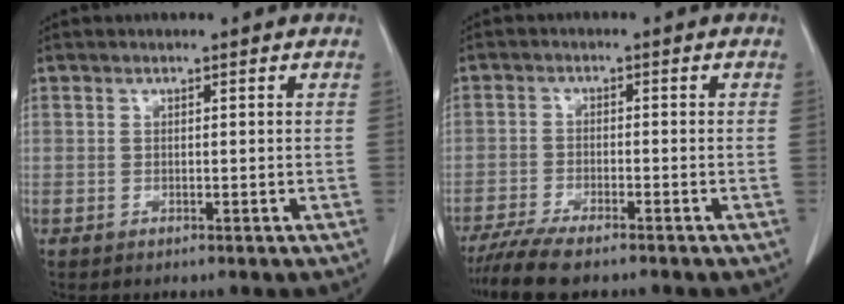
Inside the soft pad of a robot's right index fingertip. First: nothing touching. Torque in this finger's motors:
{"motor_torque": [0.38, -0.40, 0.24, 0.06]}